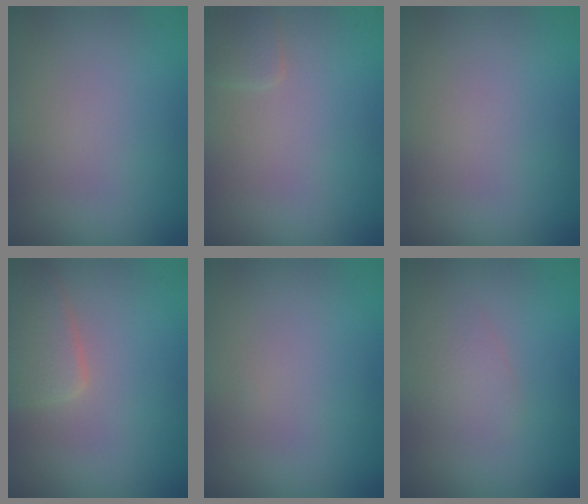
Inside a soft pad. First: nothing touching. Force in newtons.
{"total": 1.1, "press": 1.1, "slide": 0.1}
{"total": 0.0}
{"total": 2.6, "press": 2.5, "slide": 0.3}
{"total": 0.0}
{"total": 1.4, "press": 1.4, "slide": 0.1}